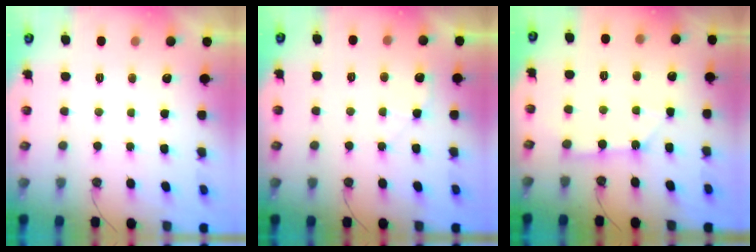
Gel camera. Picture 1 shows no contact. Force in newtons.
{"total": 6.7, "press": 6.6, "slide": 0.8}
{"total": 5.8, "press": 5.8, "slide": 0.5}